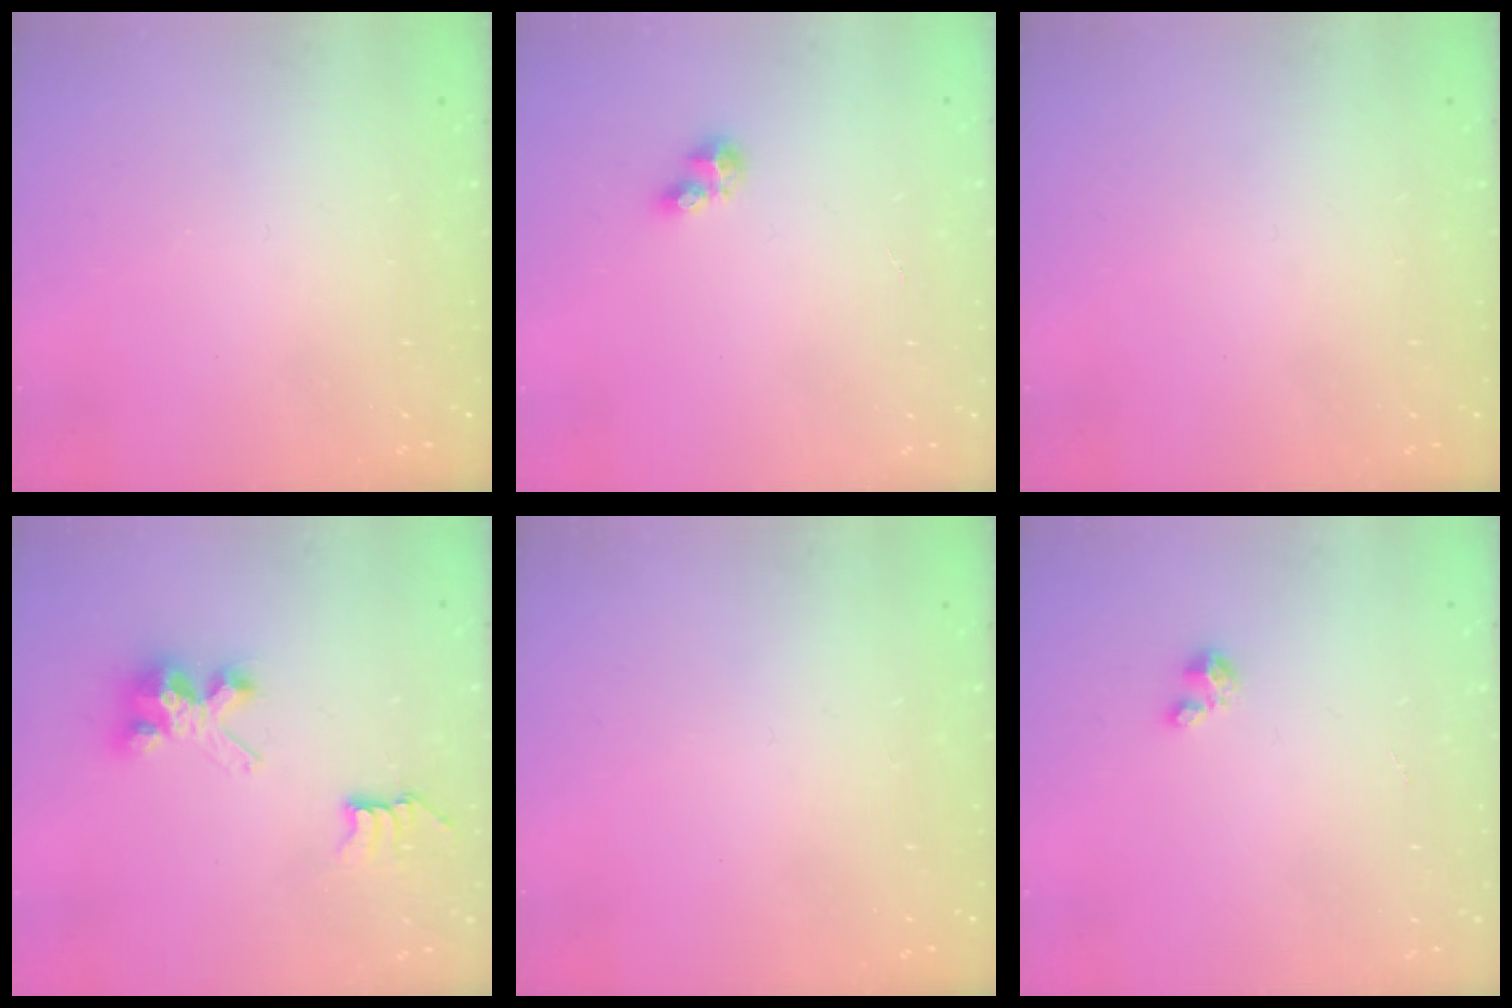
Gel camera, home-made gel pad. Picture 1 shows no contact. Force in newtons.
{"total": 4.0, "press": 3.9, "slide": 0.5}
{"total": 0.0}
{"total": 6.7, "press": 6.7, "slide": 0.1}
{"total": 0.0}
{"total": 1.5, "press": 1.5, "slide": 0.1}